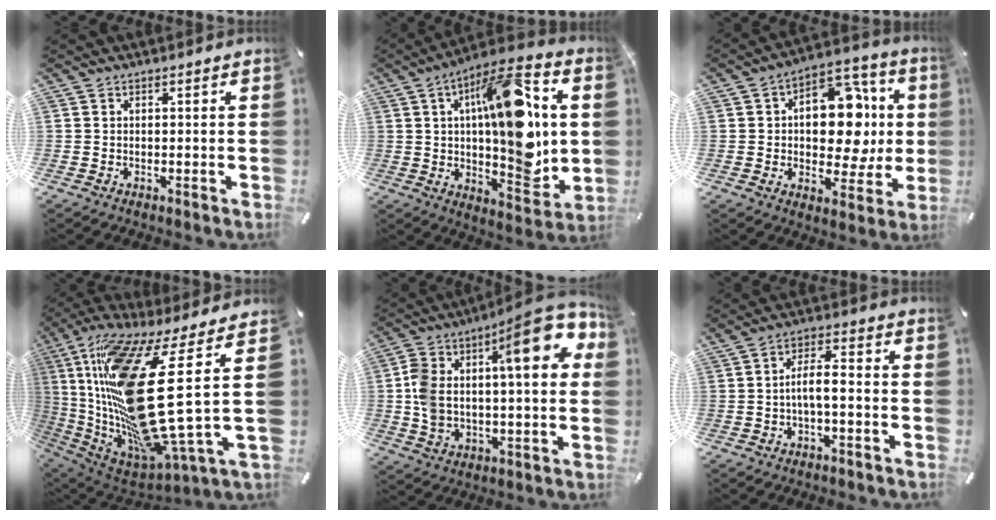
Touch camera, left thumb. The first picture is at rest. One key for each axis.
{"total": 22.0, "fx": 4.3, "fy": 8.7, "fz": 19.8, "tx": -0.295, "ty": -0.023, "tz": 0.062}
{"total": 16.8, "fx": 1.1, "fy": 11.1, "fz": 12.5, "tx": -0.152, "ty": -0.010, "tz": 0.021}
{"total": 34.5, "fx": 3.9, "fy": 12.5, "fz": 31.9, "tx": -0.556, "ty": -0.105, "tz": 0.117}
{"total": 21.6, "fx": 6.5, "fy": 9.9, "fz": 18.0, "tx": -0.268, "ty": -0.016, "tz": 0.097}
{"total": 5.9, "fx": -1.7, "fy": 1.9, "fz": 5.3, "tx": -0.091, "ty": 0.014, "tz": -0.031}